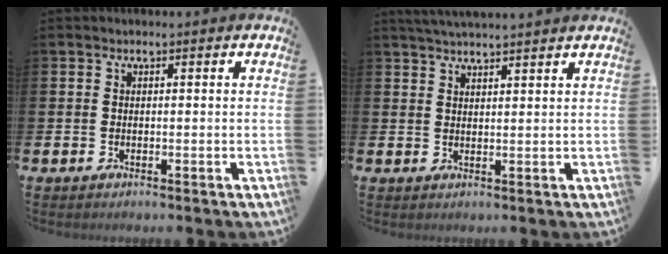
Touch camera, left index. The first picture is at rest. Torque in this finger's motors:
{"motor_torque": [0.02, -0.89, 0.40, 0.13]}